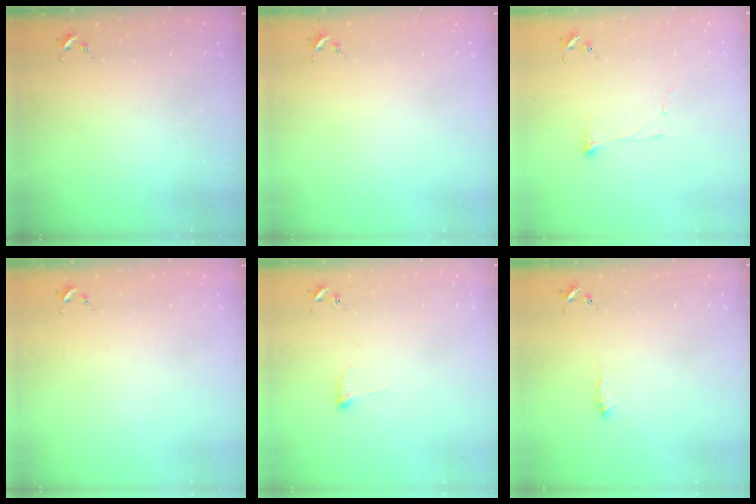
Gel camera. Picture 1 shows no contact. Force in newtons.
{"total": 0.0}
{"total": 6.4, "press": 6.4, "slide": 0.6}
{"total": 0.0}
{"total": 4.7, "press": 4.6, "slide": 0.6}
{"total": 5.0, "press": 4.9, "slide": 0.6}